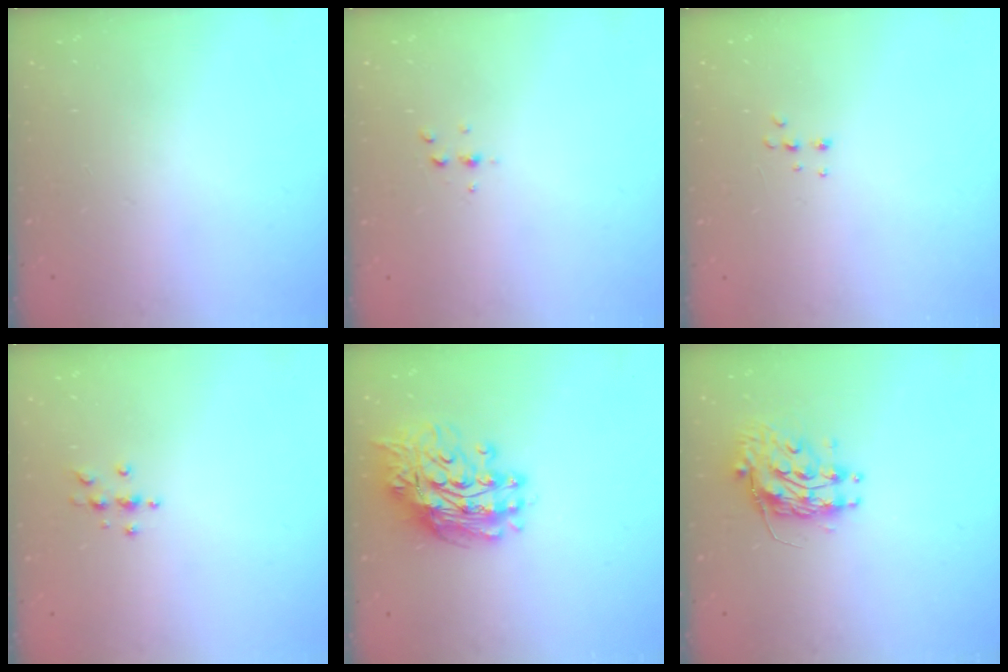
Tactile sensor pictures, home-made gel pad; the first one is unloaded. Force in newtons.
{"total": 2.6, "press": 2.6, "slide": 0.3}
{"total": 4.5, "press": 4.4, "slide": 0.8}
{"total": 3.8, "press": 3.7, "slide": 0.5}
{"total": 14.5, "press": 14.4, "slide": 1.3}
{"total": 10.4, "press": 10.4, "slide": 0.9}